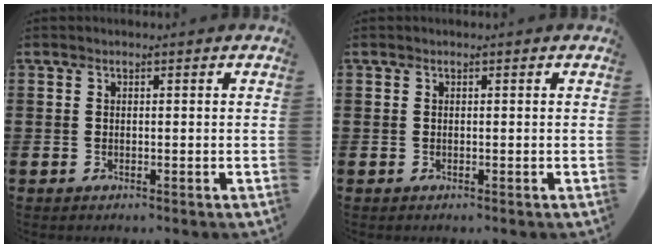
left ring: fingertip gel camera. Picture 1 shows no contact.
{"total": 0.0}